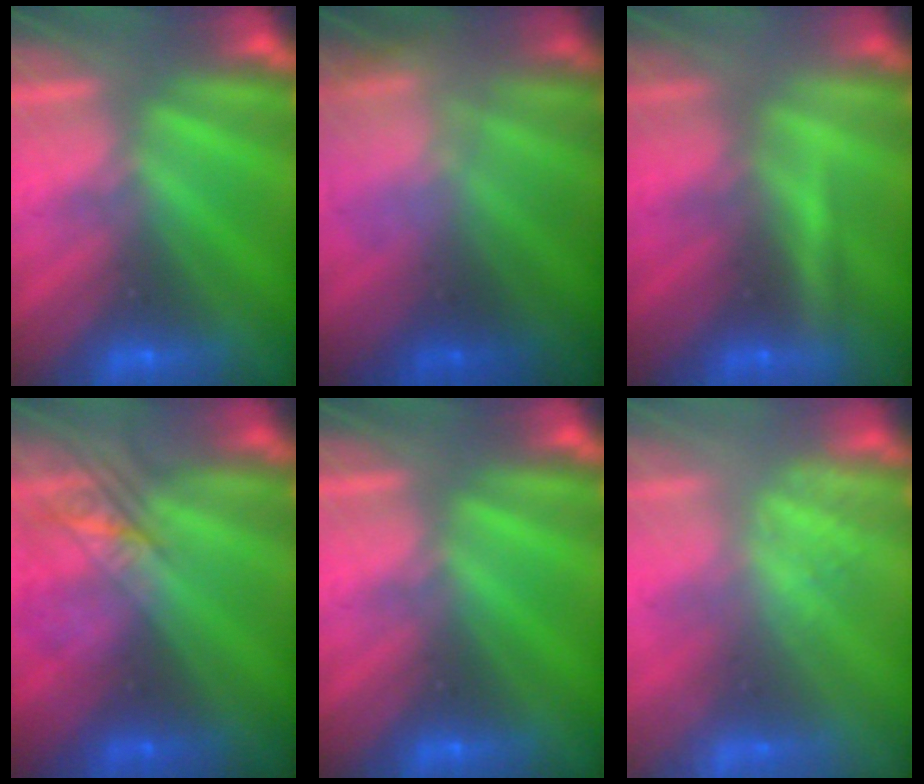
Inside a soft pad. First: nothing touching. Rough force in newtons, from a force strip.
{"total": 9.6}
{"total": 2.0}
{"total": 2.4}
{"total": 0.0}
{"total": 2.2}